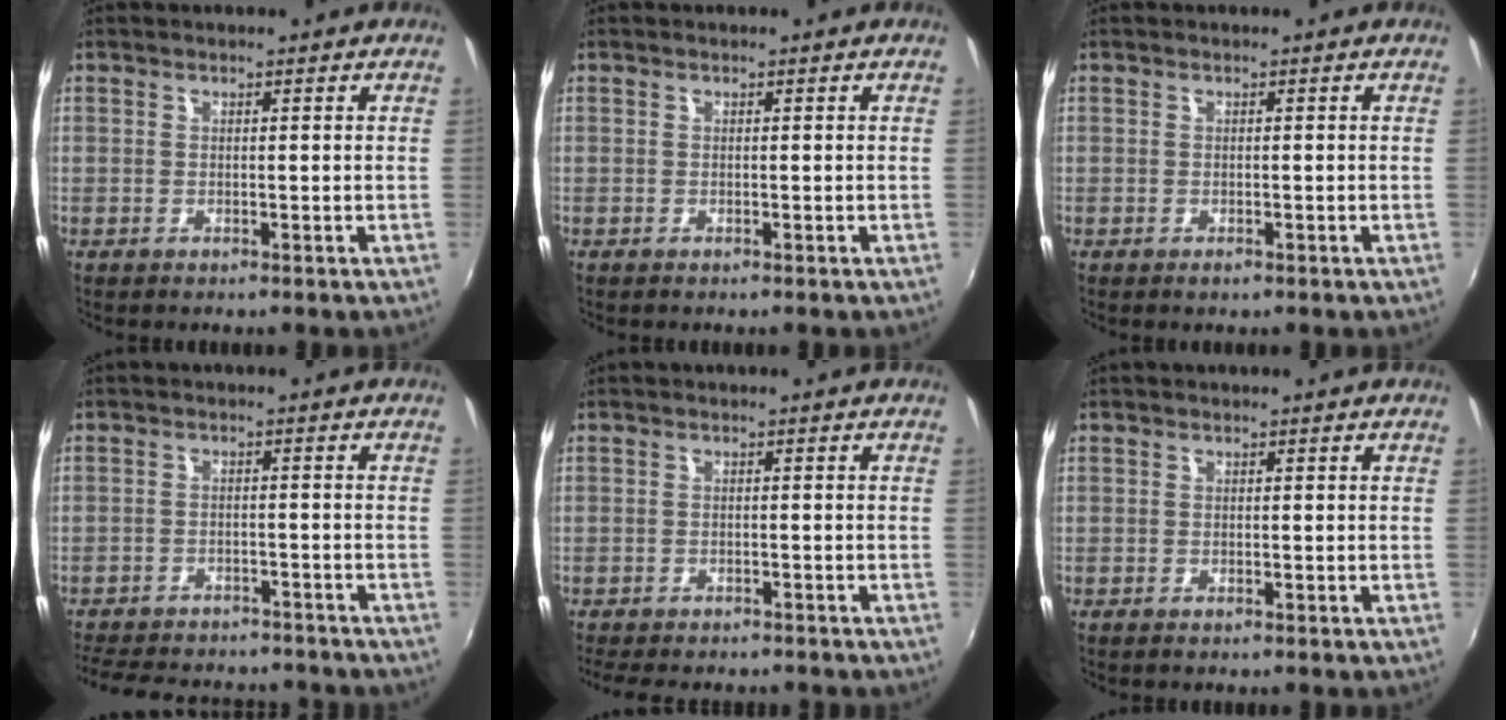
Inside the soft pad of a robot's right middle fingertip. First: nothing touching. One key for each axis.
{"total": 0.0}
{"total": 0.6, "fx": -0.4, "fy": 0.2, "fz": 0.4, "tx": -0.006, "ty": -0.001, "tz": -0.006}
{"total": 16.3, "fx": -14.0, "fy": 5.5, "fz": 6.2, "tx": -0.142, "ty": 0.000, "tz": -0.194}
{"total": 7.3, "fx": -6.3, "fy": 2.0, "fz": 3.0, "tx": -0.074, "ty": -0.017, "tz": -0.095}
{"total": 0.7, "fx": -0.6, "fy": 0.2, "fz": 0.2, "tx": -0.006, "ty": -0.004, "tz": -0.012}